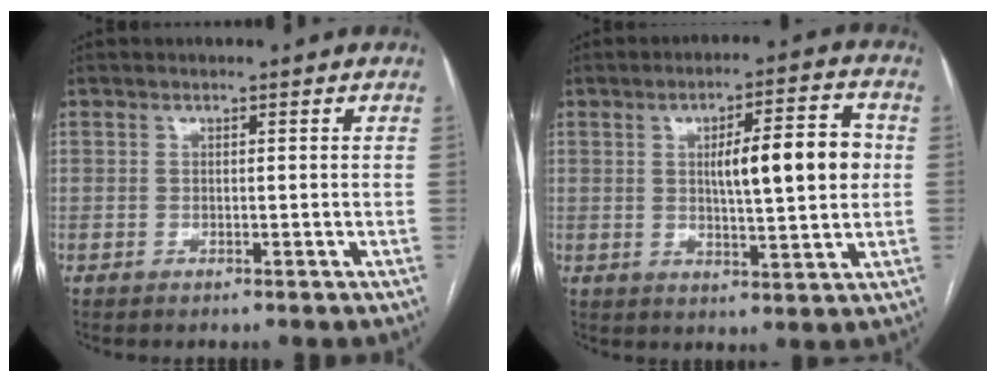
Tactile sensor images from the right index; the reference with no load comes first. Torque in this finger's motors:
{"motor_torque": [0.35, 0.00, 0.33, 0.09]}